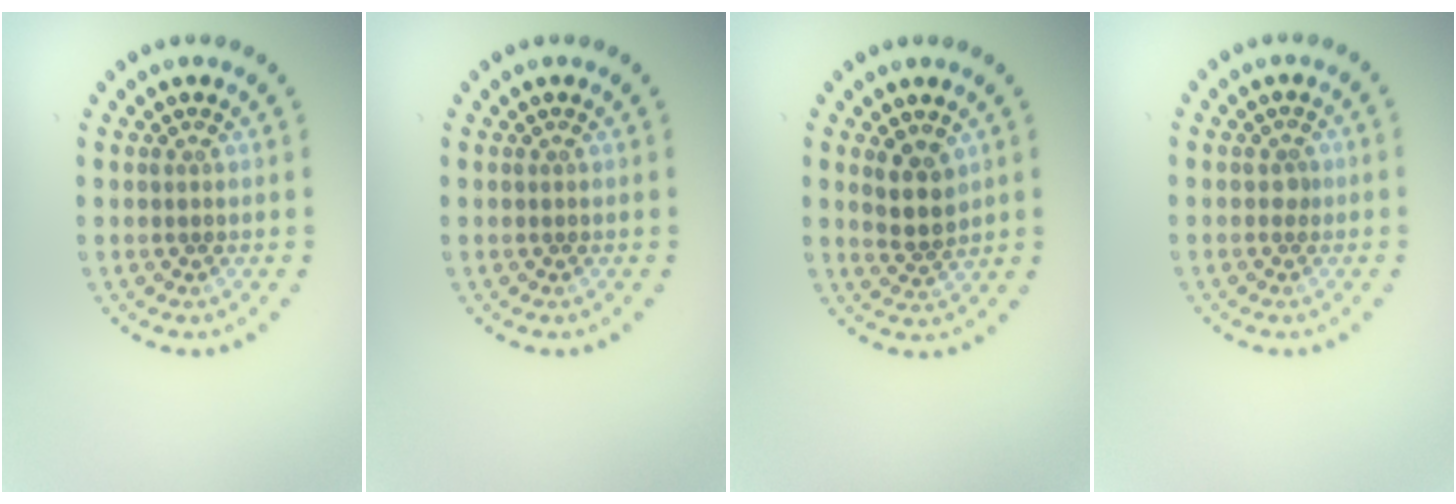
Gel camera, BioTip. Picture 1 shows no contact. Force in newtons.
{"total": 0.0}
{"total": 2.6, "press": 2.3, "slide": 1.2}
{"total": 0.7, "press": 0.5, "slide": 0.5}